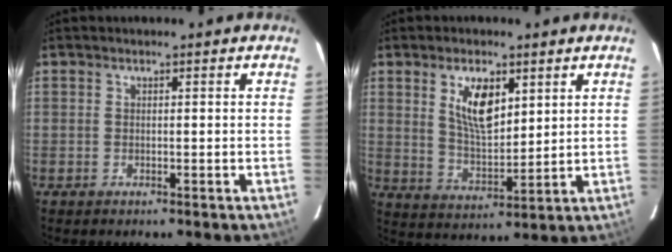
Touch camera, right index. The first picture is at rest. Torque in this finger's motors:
{"motor_torque": [0.39, 0.06, 0.33, 0.09]}